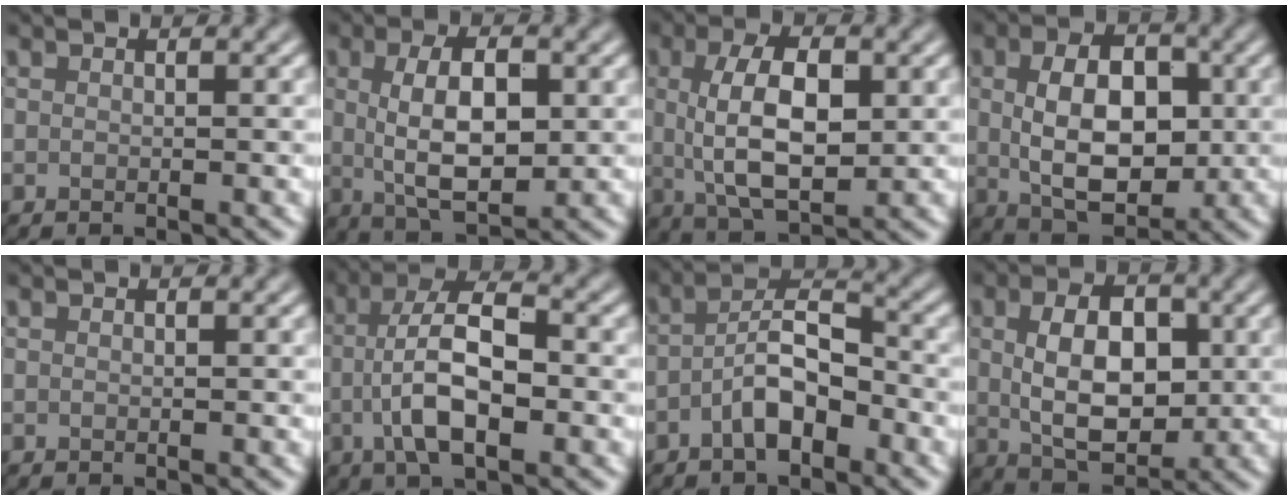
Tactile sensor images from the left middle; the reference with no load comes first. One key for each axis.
{"total": 6.8, "fx": 0.7, "fy": 3.0, "fz": 6.0, "tx": -0.109, "ty": -0.001, "tz": 0.014}
{"total": 7.4, "fx": 0.8, "fy": 3.4, "fz": 6.5, "tx": -0.124, "ty": 0.001, "tz": 0.015}
{"total": 8.1, "fx": 0.4, "fy": 5.0, "fz": 6.4, "tx": -0.112, "ty": 0.001, "tz": 0.004}
{"total": 0.0}
{"total": 7.4, "fx": -1.6, "fy": 2.8, "fz": 6.6, "tx": -0.122, "ty": 0.014, "tz": -0.036}
{"total": 4.7, "fx": -2.2, "fy": 2.1, "fz": 3.7, "tx": -0.064, "ty": 0.015, "tz": -0.046}
{"total": 7.4, "fx": 0.6, "fy": 4.6, "fz": 5.8, "tx": -0.102, "ty": 0.000, "tz": 0.010}